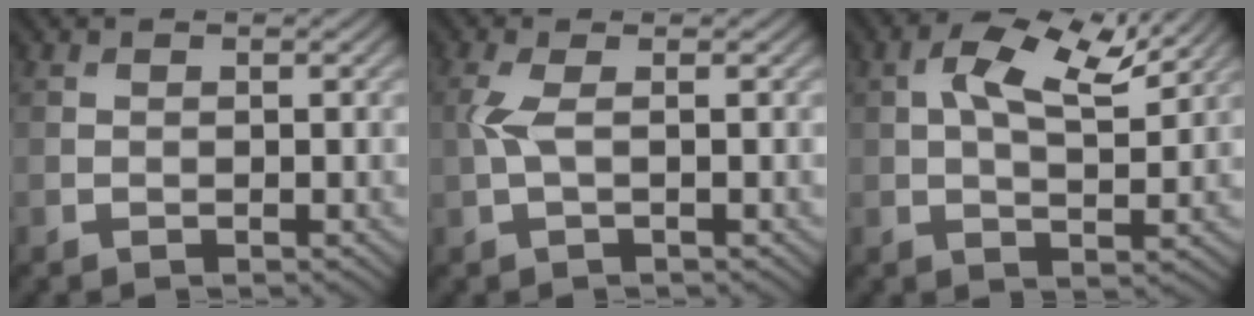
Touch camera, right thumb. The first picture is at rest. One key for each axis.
{"total": 2.4, "fx": 0.1, "fy": 0.5, "fz": 2.4, "tx": -0.060, "ty": 0.006, "tz": 0.000}
{"total": 8.2, "fx": 3.2, "fy": 3.6, "fz": 6.6, "tx": -0.123, "ty": 0.006, "tz": 0.052}